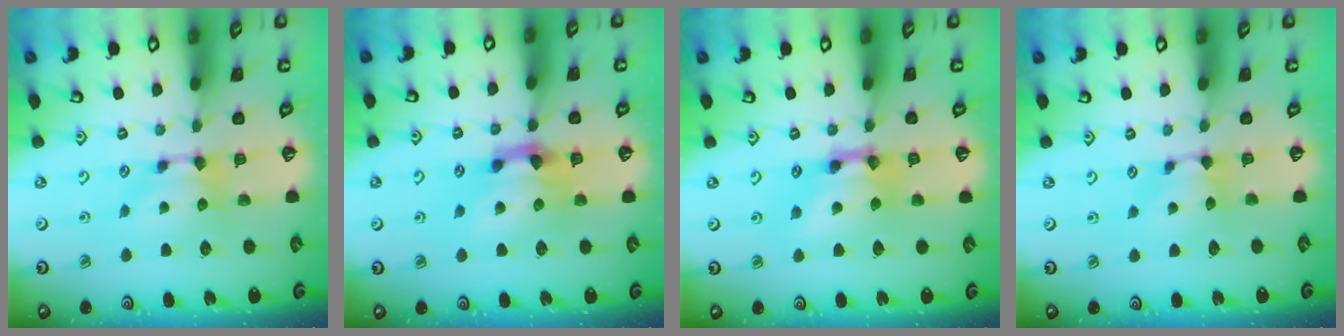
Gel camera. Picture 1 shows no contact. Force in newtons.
{"total": 3.8, "press": 3.4, "slide": 1.7}
{"total": 5.5, "press": 5.5, "slide": 0.4}
{"total": 0.8, "press": 0.4, "slide": 0.6}